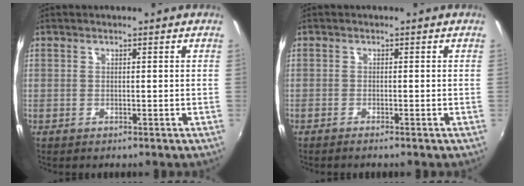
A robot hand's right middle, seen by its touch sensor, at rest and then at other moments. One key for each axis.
{"total": 1.0, "fx": -0.9, "fy": -0.1, "fz": 0.4, "tx": -0.009, "ty": -0.004, "tz": -0.018}